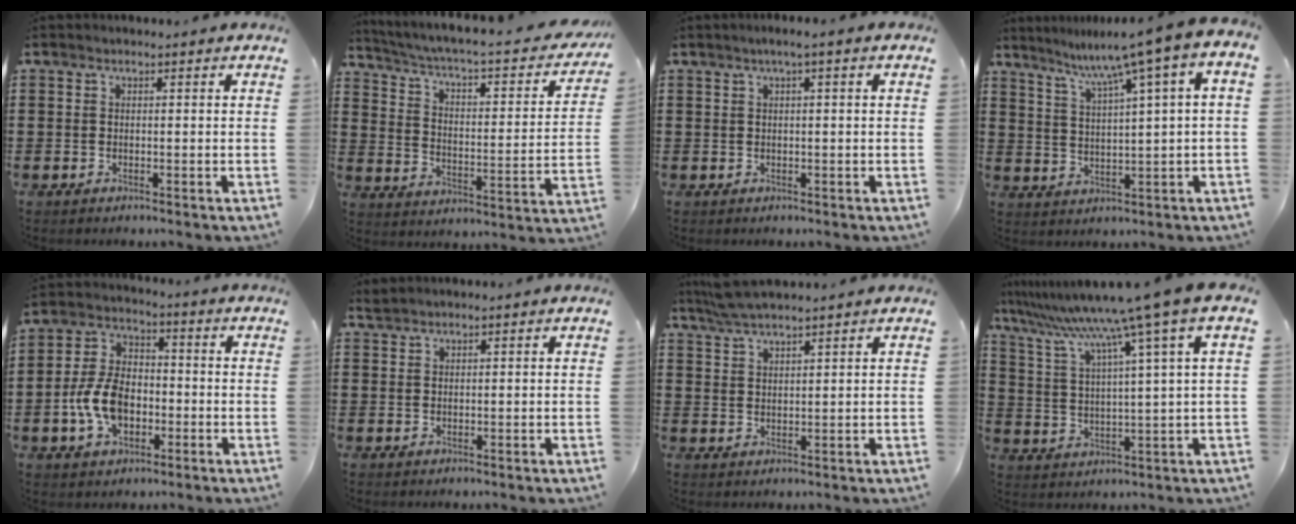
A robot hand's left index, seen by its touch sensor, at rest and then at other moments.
{"total": 3.8, "force": [2.7, 0.3, 2.7], "torque": [-0.067, -0.032, 0.033]}
{"total": 1.5, "force": [0.2, -0.1, 1.5], "torque": [-0.025, -0.002, 0.004]}
{"total": 6.3, "force": [3.9, -0.4, 5.0], "torque": [-0.112, -0.032, 0.057]}
{"total": 8.9, "force": [-2.5, 5.7, 6.4], "torque": [-0.159, 0.005, -0.053]}
{"total": 0.9, "force": [0.8, 0.0, 0.2], "torque": [-0.007, -0.001, 0.017]}
{"total": 3.7, "force": [3.4, 0.1, 1.5], "torque": [-0.039, -0.006, 0.063]}
{"total": 11.0, "force": [8.1, -1.7, 7.3], "torque": [-0.173, -0.048, 0.124]}